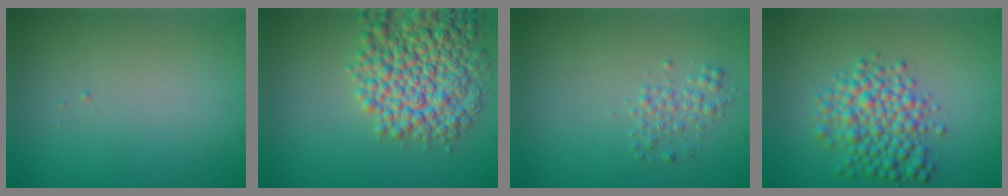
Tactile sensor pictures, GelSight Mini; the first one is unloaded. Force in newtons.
{"total": 8.4, "press": 8.4, "slide": 0.3}
{"total": 1.5, "press": 1.5, "slide": 0.1}
{"total": 5.4, "press": 5.4, "slide": 0.1}